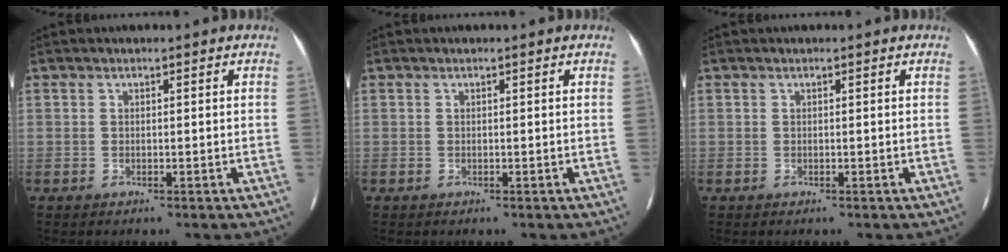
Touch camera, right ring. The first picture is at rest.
{"total": 0.0}
{"total": 0.0}